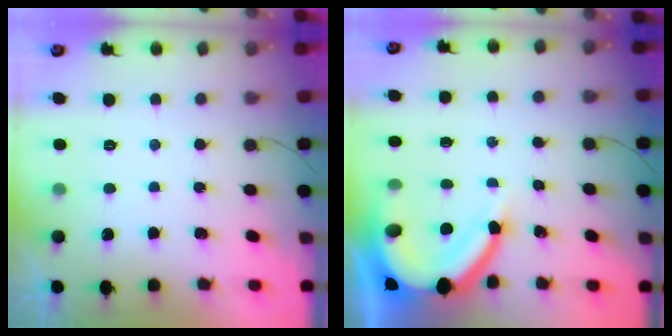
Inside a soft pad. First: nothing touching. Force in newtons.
{"total": 11.0, "press": 10.9, "slide": 1.5}